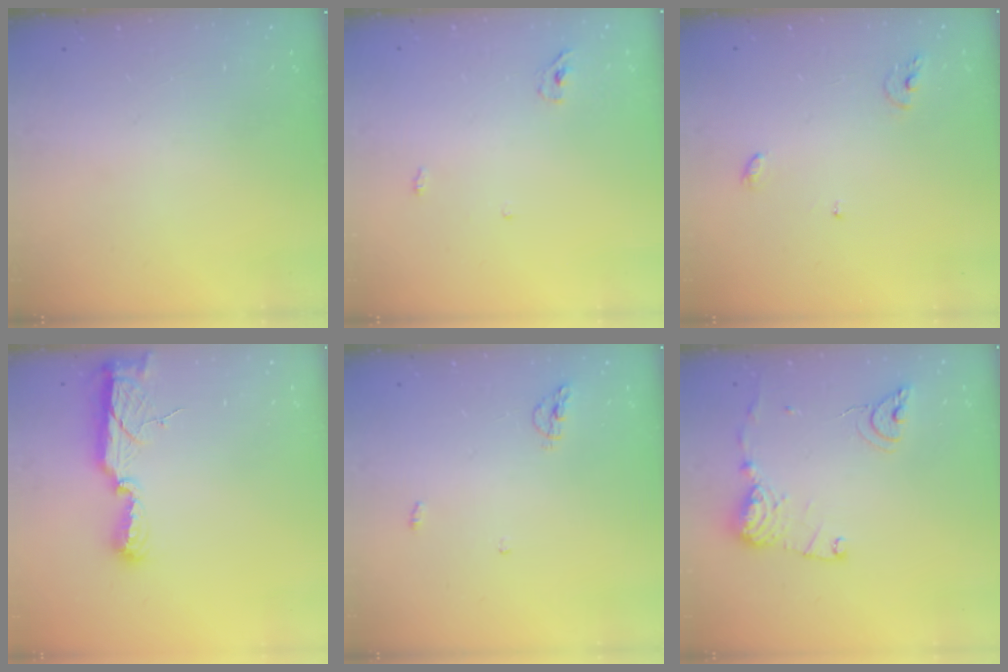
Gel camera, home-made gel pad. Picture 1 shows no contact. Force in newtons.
{"total": 3.3, "press": 3.3, "slide": 0.7}
{"total": 5.4, "press": 5.4, "slide": 0.2}
{"total": 9.5, "press": 9.2, "slide": 2.7}
{"total": 4.6, "press": 4.5, "slide": 1.0}
{"total": 12.7, "press": 12.6, "slide": 1.4}